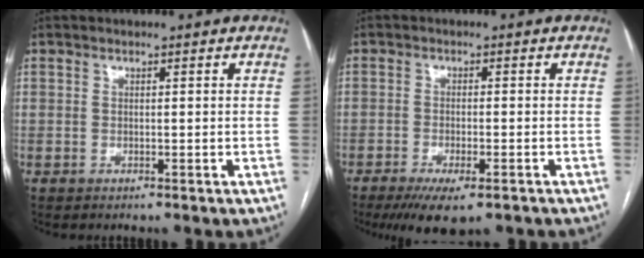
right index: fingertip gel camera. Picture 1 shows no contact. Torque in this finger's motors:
{"motor_torque": [1.22, -0.92, 0.48, 0.11]}